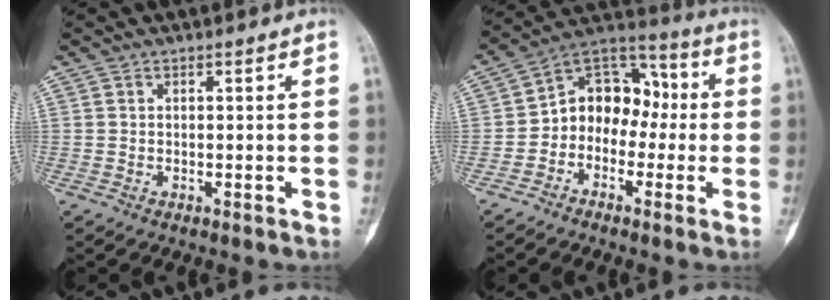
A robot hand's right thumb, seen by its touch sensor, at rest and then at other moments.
{"total": 11.7, "force": [-1.5, 9.1, 7.2], "torque": [-0.068, 0.055, -0.045]}